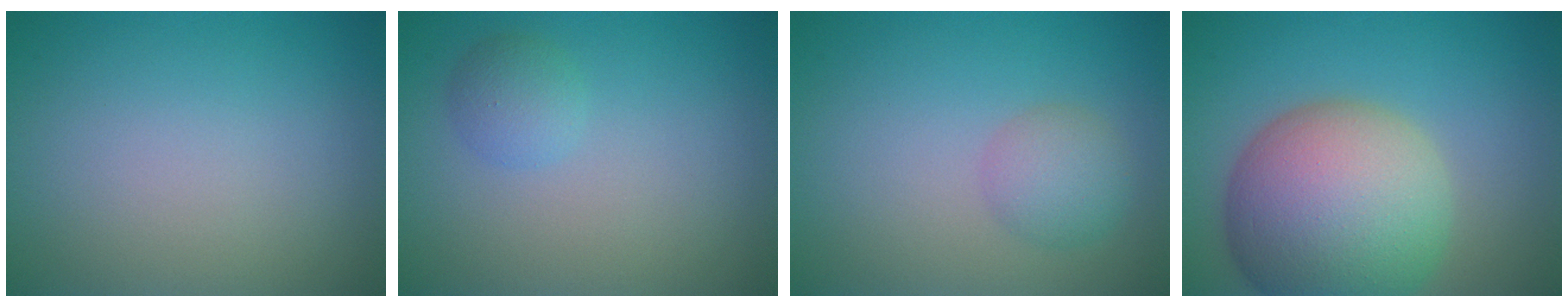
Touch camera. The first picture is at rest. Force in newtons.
{"total": 1.7, "press": 1.7, "slide": 0.1}
{"total": 2.5, "press": 2.5, "slide": 0.1}
{"total": 12.8, "press": 12.7, "slide": 0.7}